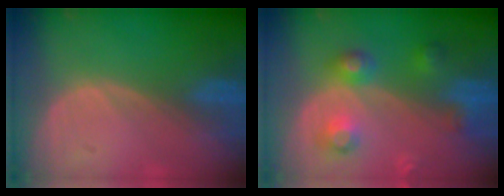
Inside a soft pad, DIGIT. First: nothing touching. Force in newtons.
{"total": 5.7, "press": 5.7, "slide": 0.2}